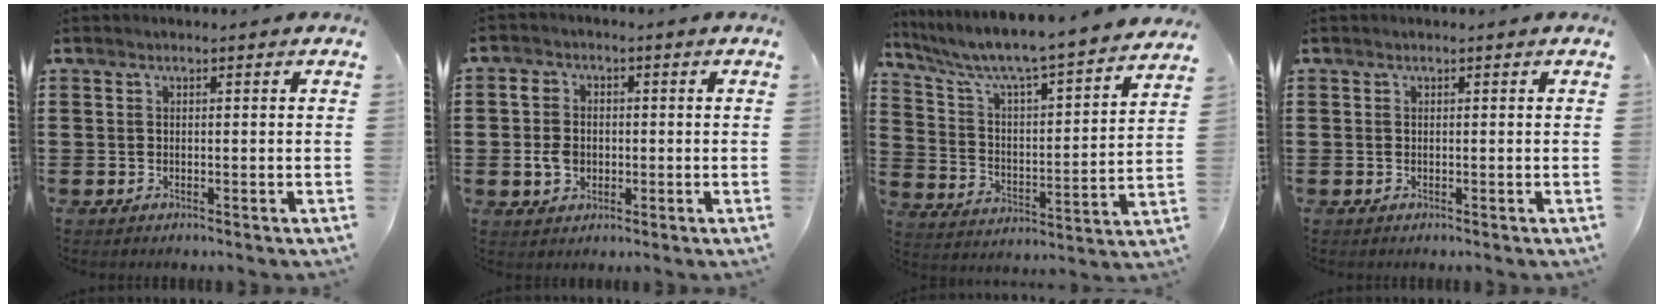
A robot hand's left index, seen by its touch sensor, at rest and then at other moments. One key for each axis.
{"total": 4.6, "fx": -0.6, "fy": 3.7, "fz": 2.7, "tx": -0.070, "ty": 0.005, "tz": -0.016}
{"total": 5.7, "fx": 5.2, "fy": -0.1, "fz": 2.3, "tx": -0.072, "ty": -0.052, "tz": 0.078}
{"total": 0.0}